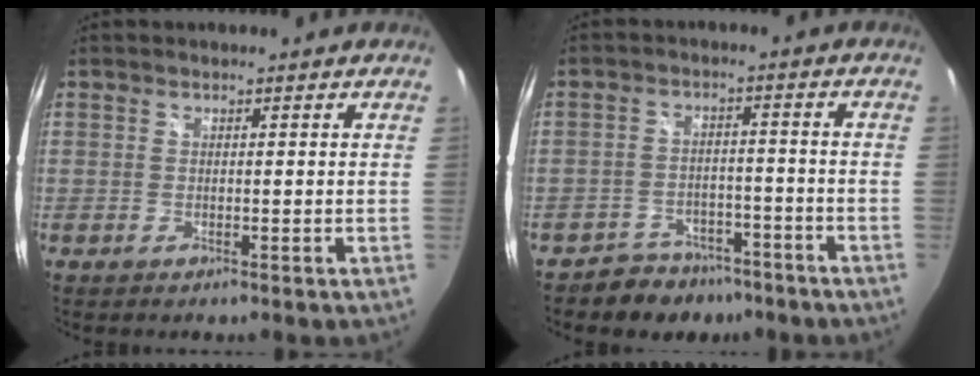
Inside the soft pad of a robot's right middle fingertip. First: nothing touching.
{"total": 8.3, "force": [-6.5, 5.0, 1.3], "torque": [-0.038, 0.018, -0.090]}